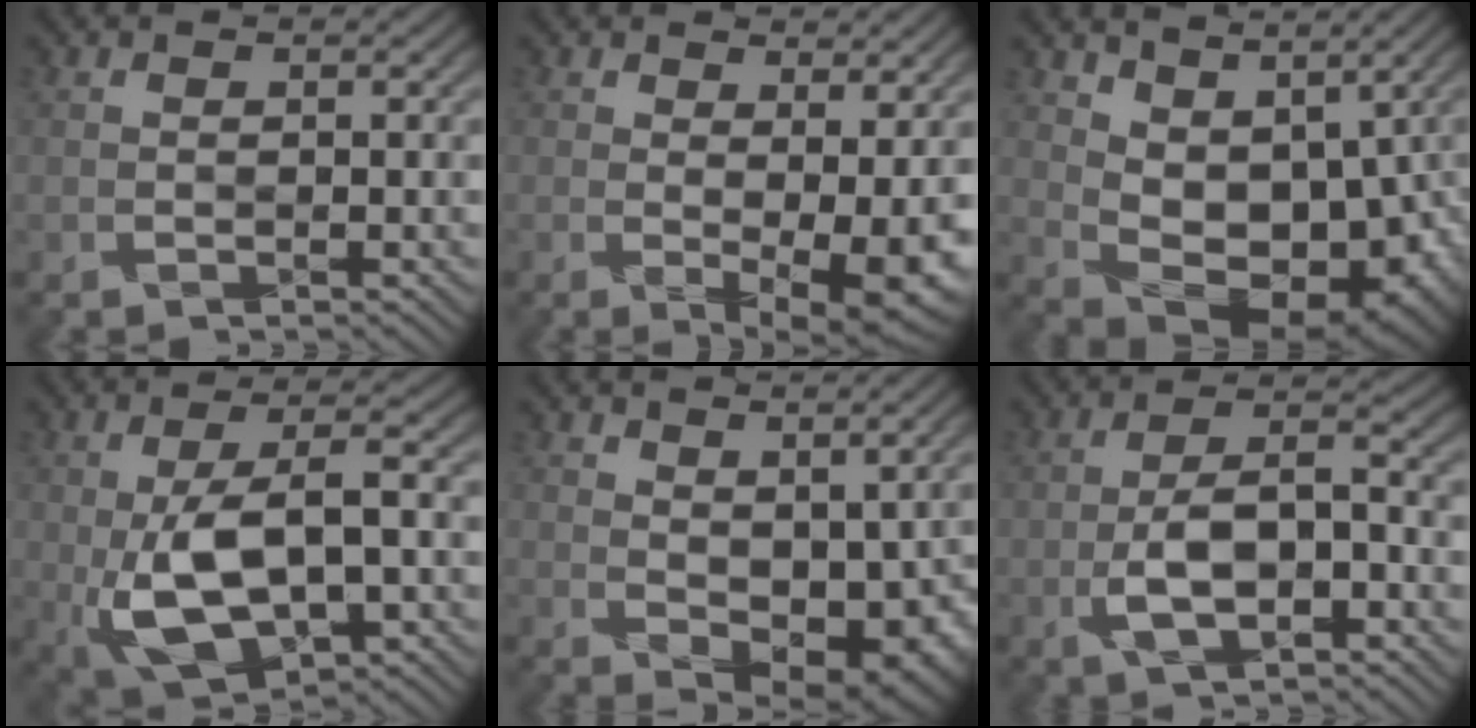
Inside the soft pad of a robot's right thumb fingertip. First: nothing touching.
{"total": 7.4, "force": [0.7, 2.8, 6.8], "torque": [-0.094, -0.008, 0.019]}
{"total": 10.4, "force": [2.6, 6.6, 7.6], "torque": [-0.117, -0.009, 0.060]}
{"total": 12.0, "force": [-2.8, 5.3, 10.4], "torque": [-0.205, -0.003, -0.050]}
{"total": 8.3, "force": [1.5, 4.6, 6.7], "torque": [-0.095, -0.007, 0.035]}
{"total": 7.5, "force": [-3.1, 3.3, 6.0], "torque": [-0.111, 0.005, -0.062]}